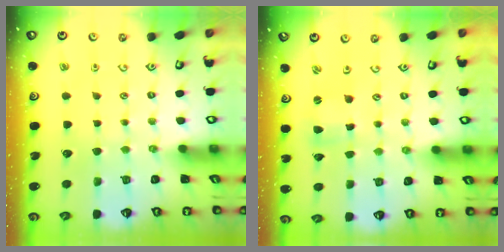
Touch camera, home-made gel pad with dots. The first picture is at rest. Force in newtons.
{"total": 1.1, "press": 1.1, "slide": 0.2}